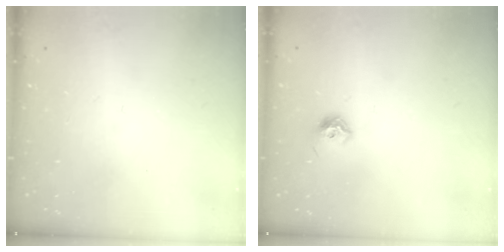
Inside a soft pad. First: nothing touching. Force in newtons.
{"total": 6.8, "press": 6.7, "slide": 1.1}